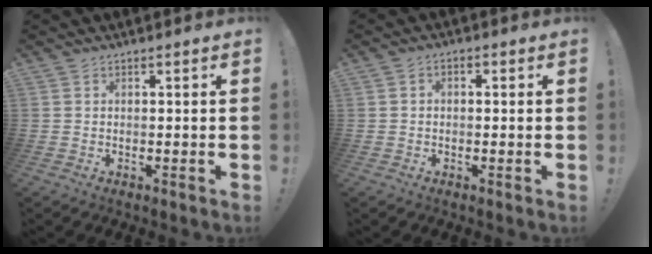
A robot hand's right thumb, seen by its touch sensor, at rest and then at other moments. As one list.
[{"total": 1.7, "force": [-1.1, 0.9, 1.0], "torque": [-0.019, 0.011, -0.019]}]